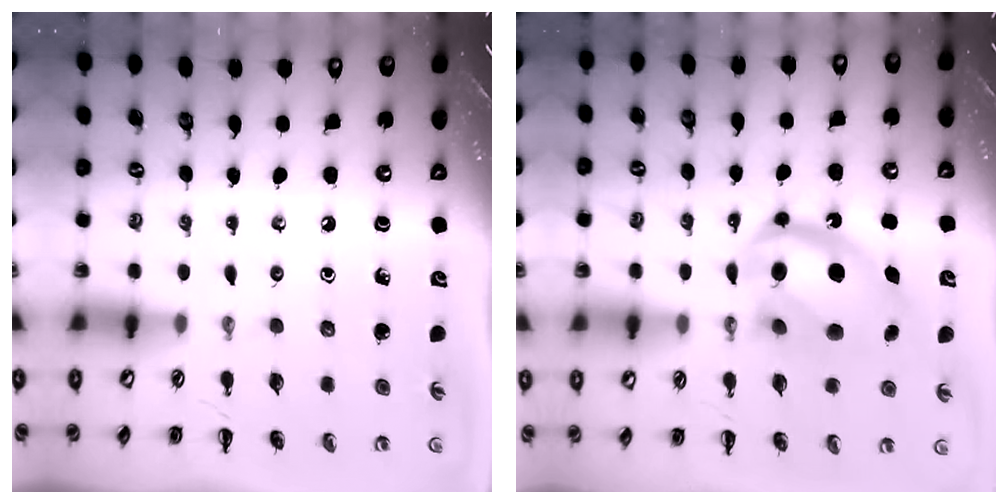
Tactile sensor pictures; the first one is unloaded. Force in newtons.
{"total": 16.0, "press": 15.5, "slide": 3.9}